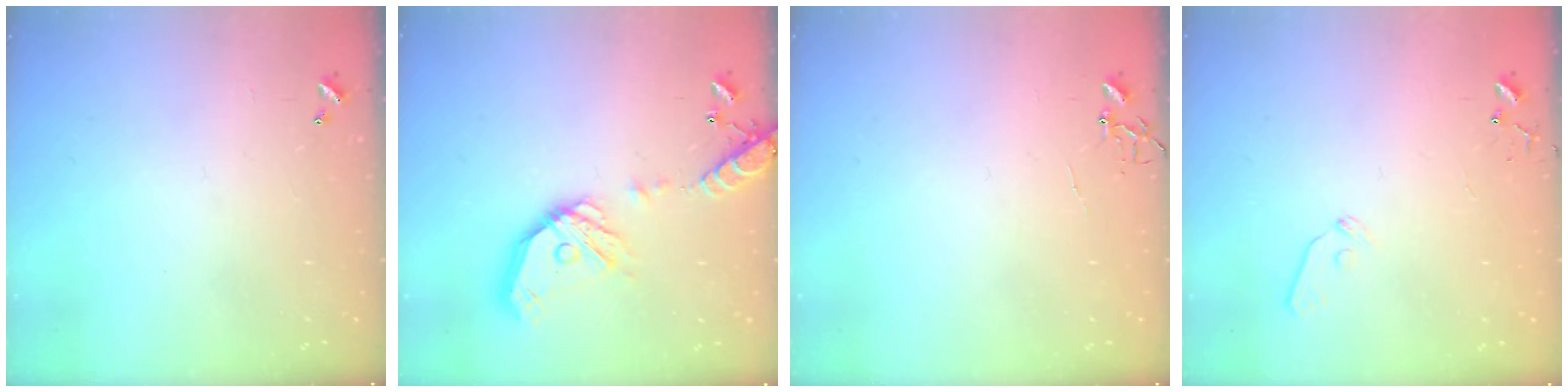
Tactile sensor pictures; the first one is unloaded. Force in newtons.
{"total": 18.1, "press": 17.8, "slide": 3.3}
{"total": 4.3, "press": 4.3, "slide": 0.3}
{"total": 7.5, "press": 7.4, "slide": 0.9}